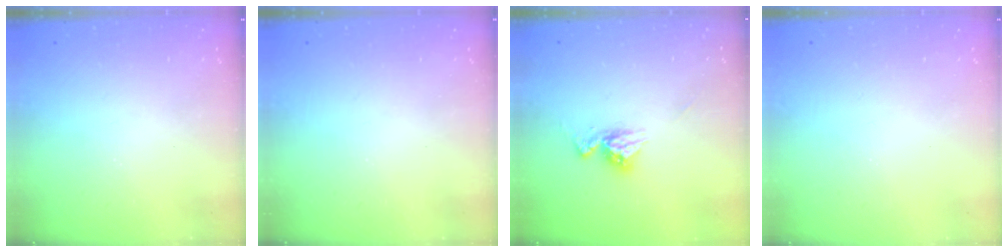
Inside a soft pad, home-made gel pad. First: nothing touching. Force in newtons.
{"total": 0.0}
{"total": 8.7, "press": 8.6, "slide": 0.7}
{"total": 0.0}